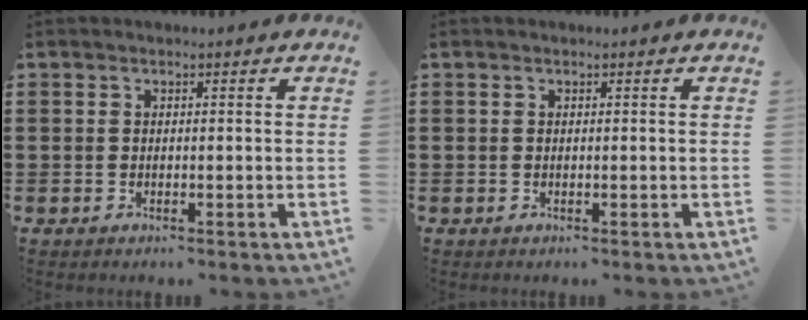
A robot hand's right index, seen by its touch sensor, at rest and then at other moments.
{"total": 0.0}